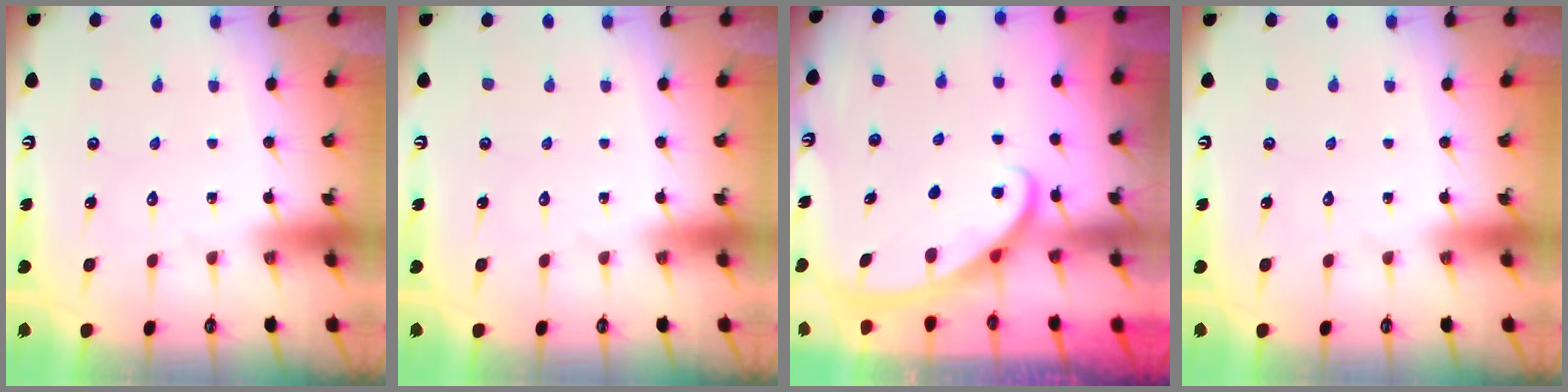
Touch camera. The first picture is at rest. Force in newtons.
{"total": 0.0}
{"total": 2.8, "press": 2.8, "slide": 0.4}
{"total": 0.0}